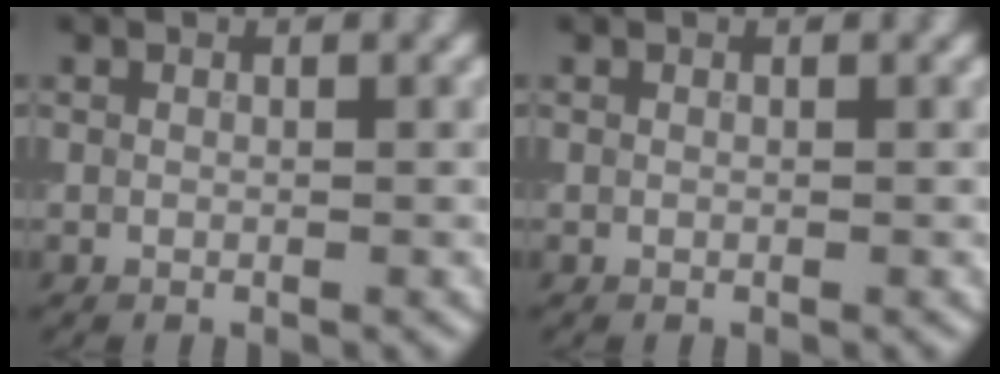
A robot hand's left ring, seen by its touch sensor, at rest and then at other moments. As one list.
[{"total": 0.0}]